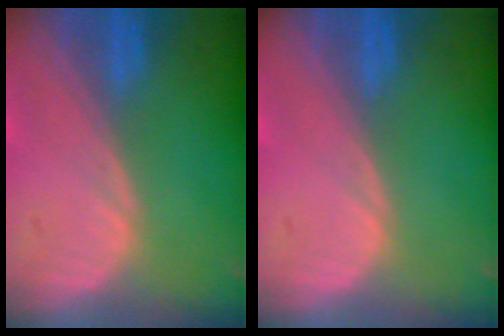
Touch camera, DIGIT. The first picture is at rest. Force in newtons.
{"total": 0.0}